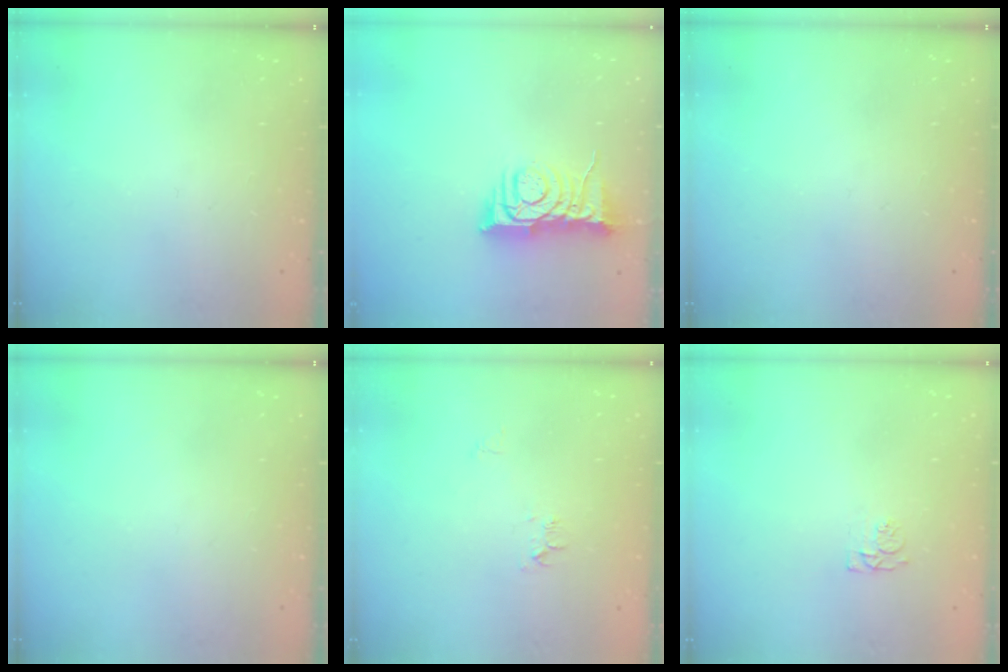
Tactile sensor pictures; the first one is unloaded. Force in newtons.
{"total": 8.8, "press": 8.8, "slide": 0.4}
{"total": 0.0}
{"total": 0.0}
{"total": 6.0, "press": 5.9, "slide": 0.6}
{"total": 4.9, "press": 4.9, "slide": 0.6}